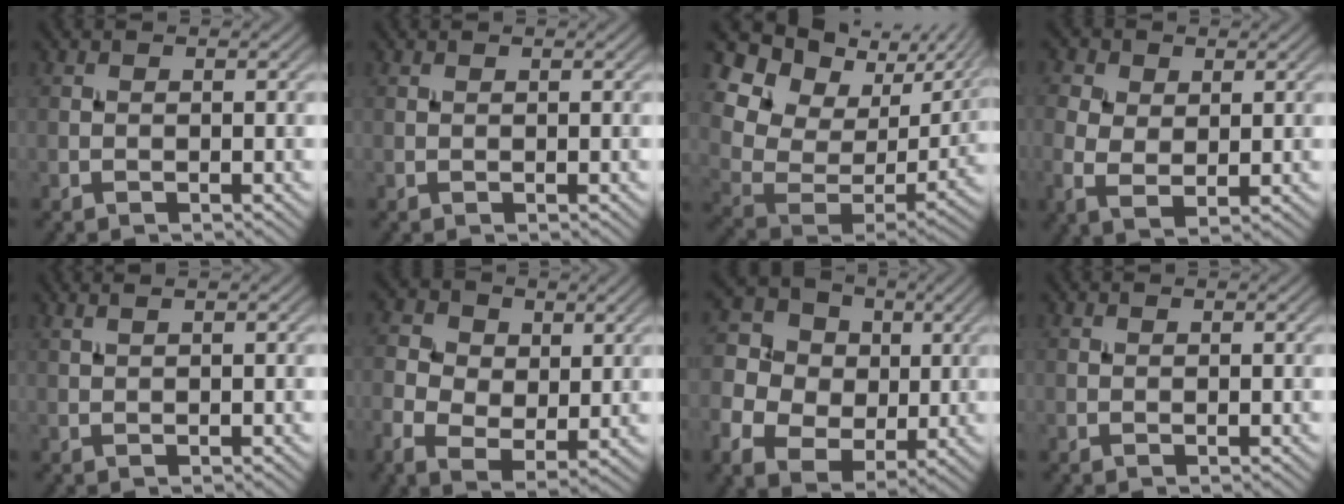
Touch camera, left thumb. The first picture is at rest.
{"total": 0.0}
{"total": 16.0, "force": [8.7, 10.1, 8.9], "torque": [-0.207, 0.005, 0.175]}
{"total": 4.7, "force": [1.0, 3.1, 3.5], "torque": [-0.087, 0.001, 0.016]}
{"total": 1.7, "force": [1.2, 0.3, 1.2], "torque": [-0.021, 0.003, 0.011]}
{"total": 7.1, "force": [0.6, 5.0, 4.9], "torque": [-0.120, -0.006, 0.009]}
{"total": 9.6, "force": [0.5, 8.3, 4.9], "torque": [-0.150, 0.003, 0.004]}
{"total": 0.0}